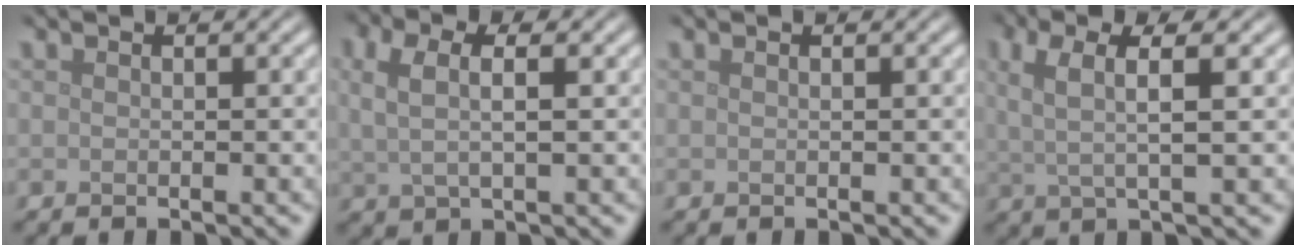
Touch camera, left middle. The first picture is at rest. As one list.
[{"total": 3.5, "force": [1.0, 1.6, 2.9], "torque": [-0.068, 0.003, 0.021]}, {"total": 0.0}, {"total": 4.0, "force": [1.3, 1.0, 3.6], "torque": [-0.077, 0.001, 0.026]}]